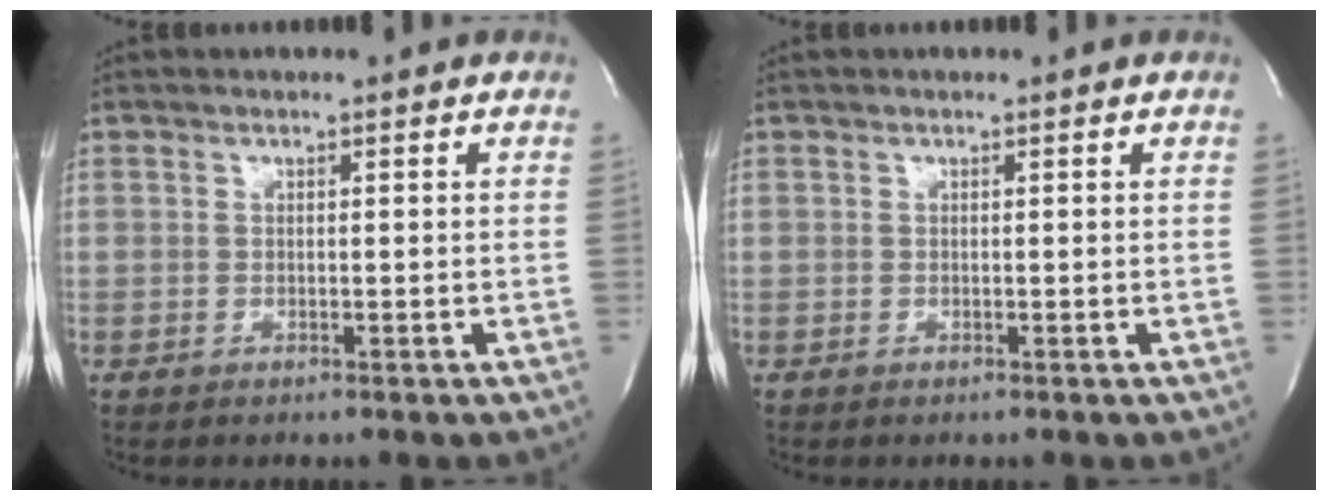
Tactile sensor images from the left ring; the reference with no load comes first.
{"total": 0.0}